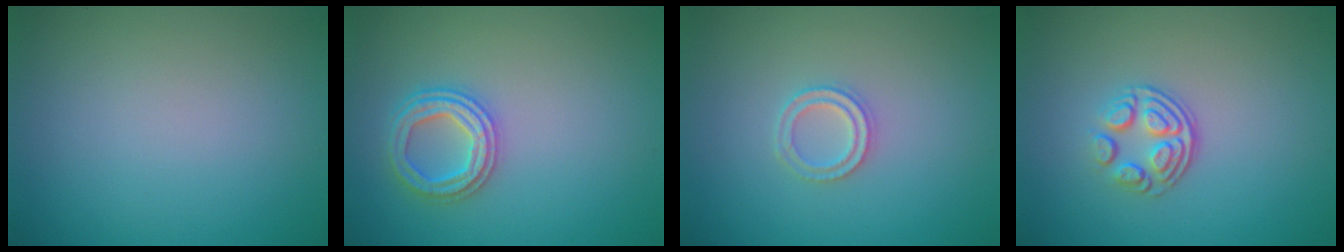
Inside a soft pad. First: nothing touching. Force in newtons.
{"total": 3.1, "press": 3.1, "slide": 0.7}
{"total": 2.0, "press": 1.9, "slide": 0.4}
{"total": 3.6, "press": 2.4, "slide": 2.6}